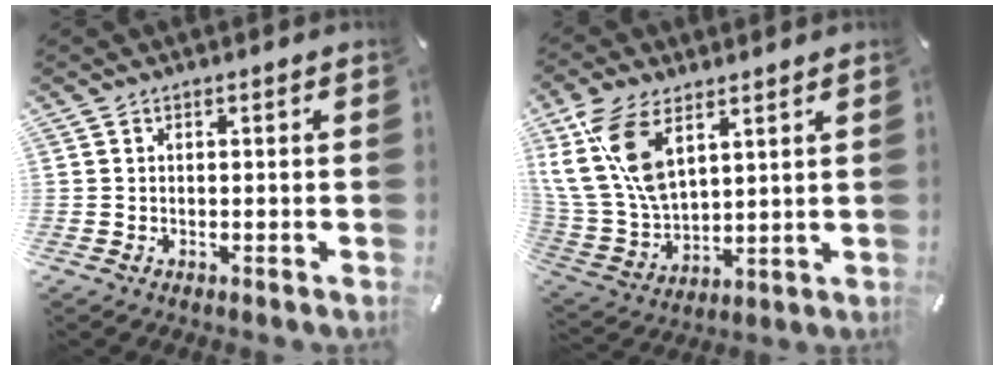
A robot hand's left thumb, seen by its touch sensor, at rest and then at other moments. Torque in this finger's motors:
{"motor_torque": [2.50, 2.51, 1.60, -1.17, 0.63]}